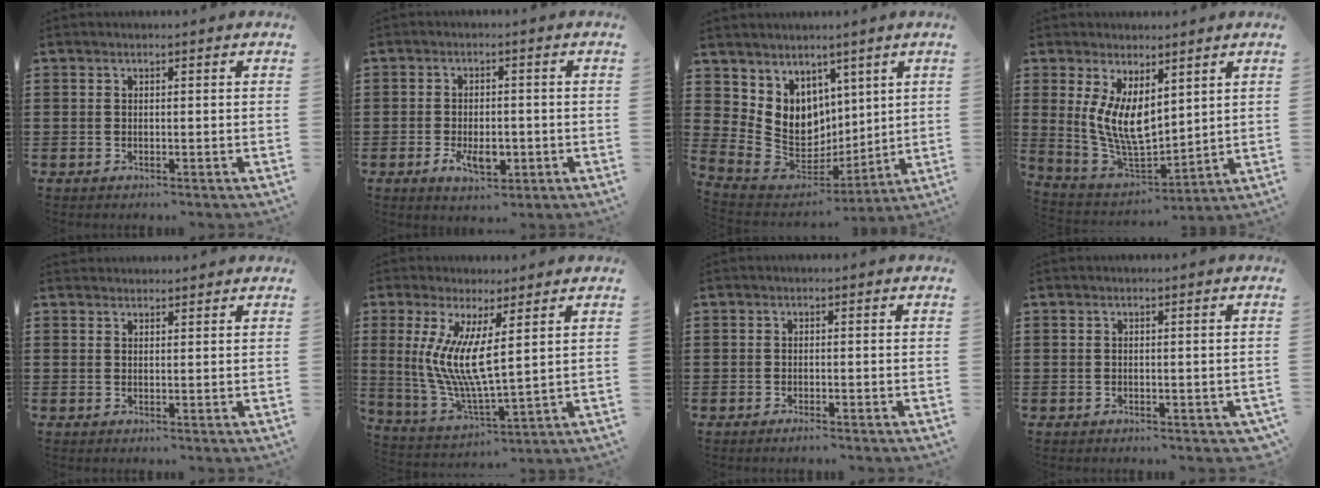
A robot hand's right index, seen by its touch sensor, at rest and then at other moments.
{"total": 4.8, "force": [-1.5, 2.4, 3.8], "torque": [-0.068, -0.003, -0.028]}
{"total": 7.9, "force": [3.5, 7.0, 0.9], "torque": [-0.078, -0.046, 0.077]}
{"total": 7.6, "force": [2.9, 3.6, 6.0], "torque": [-0.144, -0.021, 0.054]}
{"total": 1.2, "force": [1.1, -0.1, -0.3], "torque": [0.005, 0.001, 0.023]}
{"total": 8.7, "force": [2.9, 1.2, 8.1], "torque": [-0.184, -0.024, 0.050]}
{"total": 0.9, "force": [-0.7, -0.3, 0.3], "torque": [-0.007, -0.006, -0.013]}
{"total": 0.0}